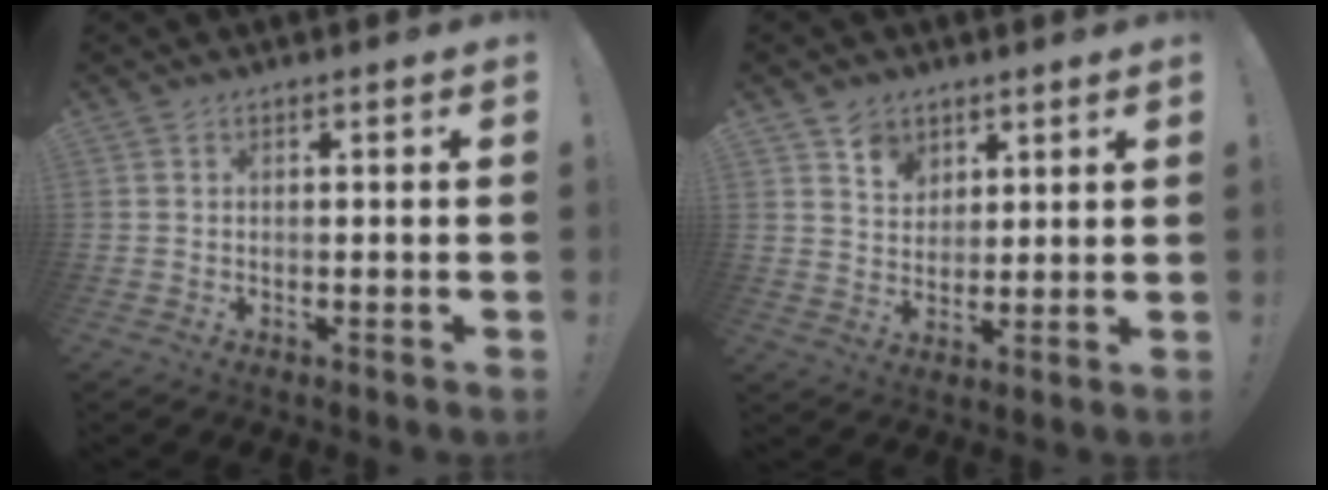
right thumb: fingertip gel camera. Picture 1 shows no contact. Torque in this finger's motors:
{"motor_torque": [1.19, 0.87, 0.07, -0.21, 0.00]}